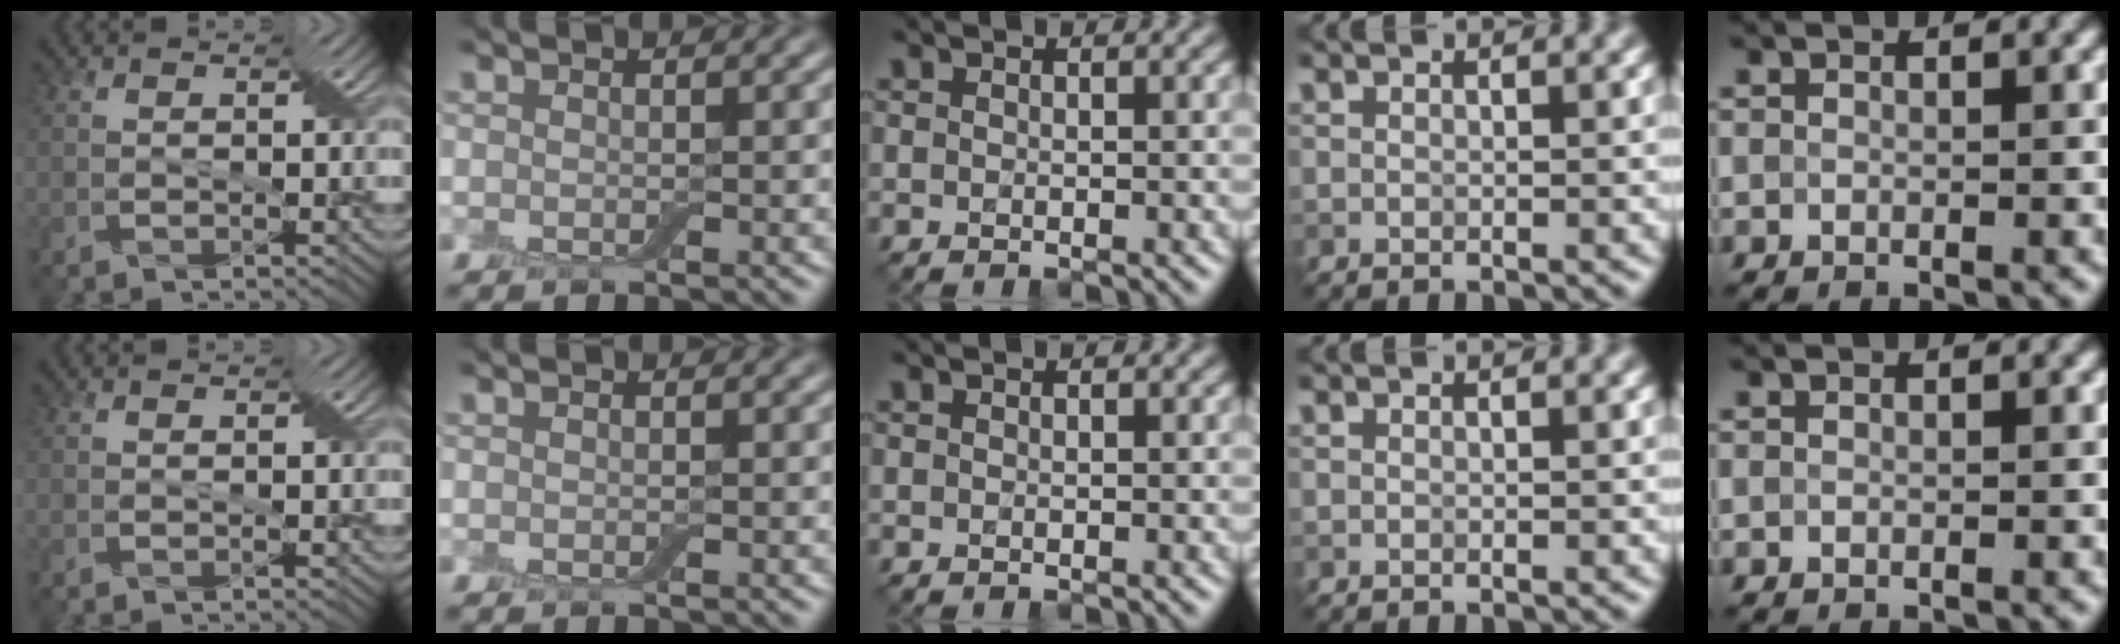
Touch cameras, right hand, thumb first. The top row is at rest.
{}